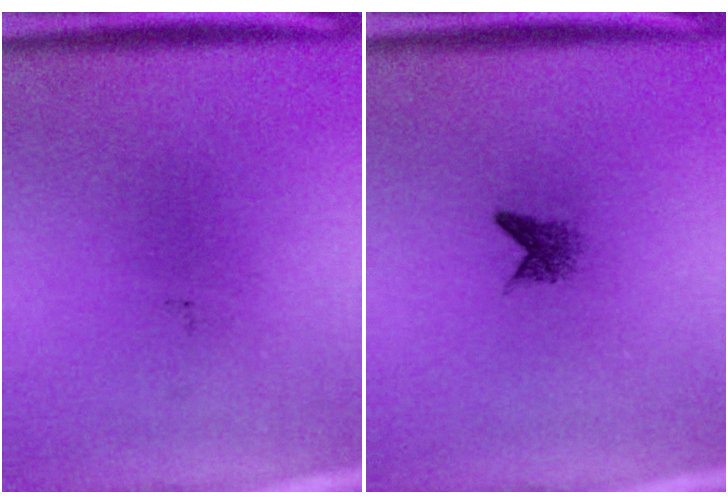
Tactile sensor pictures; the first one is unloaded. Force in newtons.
{"total": 1.6}